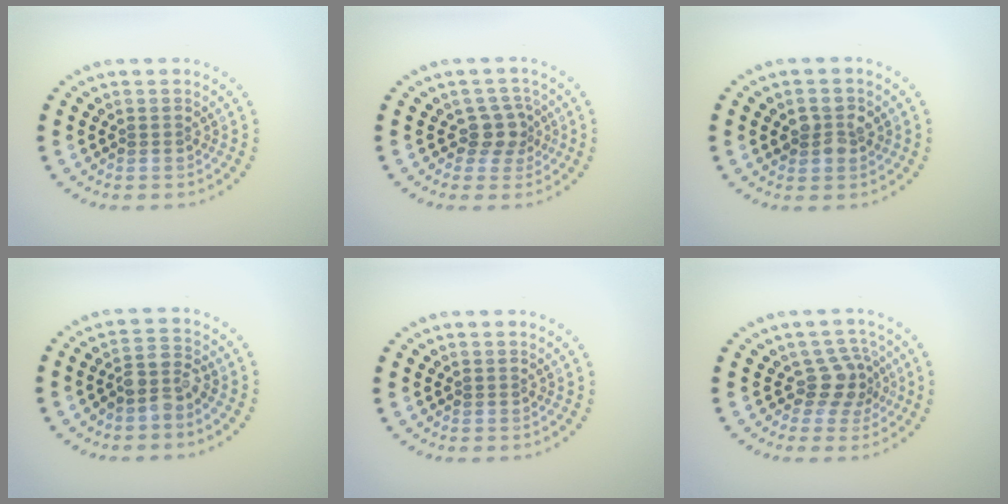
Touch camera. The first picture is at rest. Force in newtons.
{"total": 2.3, "press": 1.9, "slide": 1.3}
{"total": 2.5, "press": 2.5, "slide": 0.4}
{"total": 2.6, "press": 2.2, "slide": 1.5}
{"total": 0.0}
{"total": 2.9, "press": 2.2, "slide": 1.9}